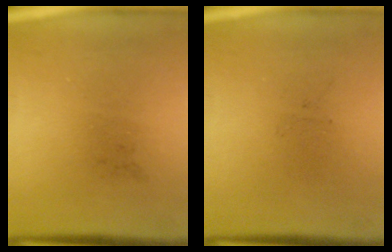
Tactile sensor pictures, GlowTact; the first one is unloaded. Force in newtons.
{"total": 0.0}